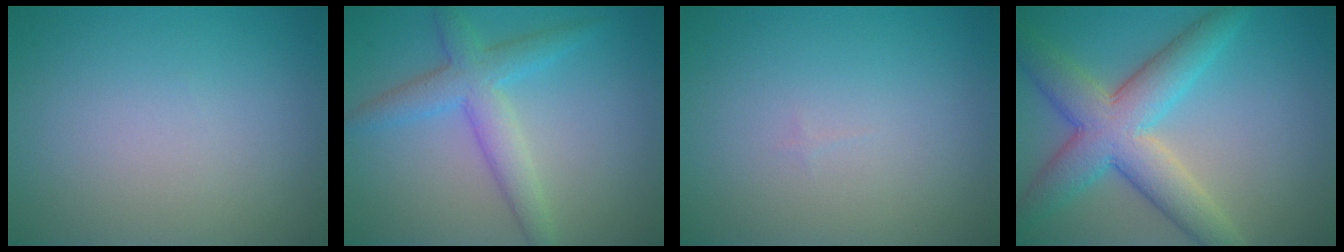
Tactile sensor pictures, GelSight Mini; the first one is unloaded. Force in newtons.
{"total": 4.1, "press": 4.1, "slide": 0.2}
{"total": 0.0}
{"total": 7.7, "press": 7.7, "slide": 0.1}